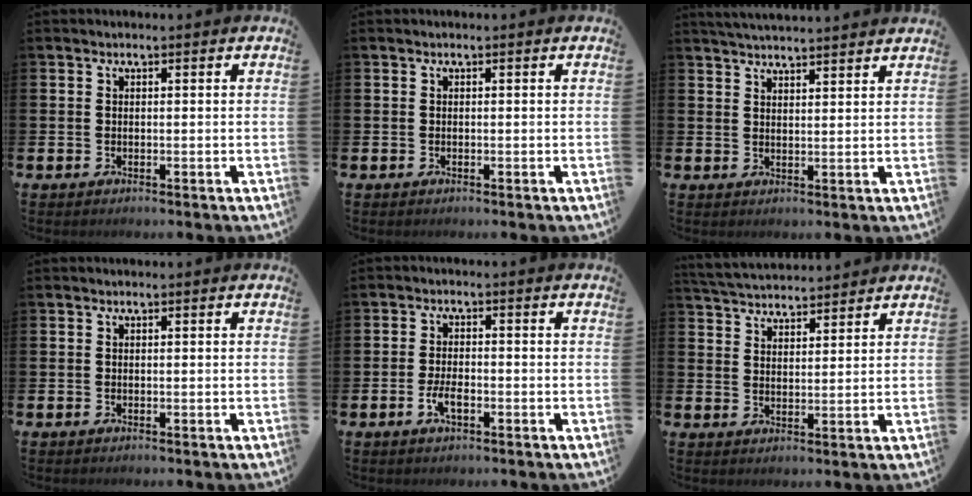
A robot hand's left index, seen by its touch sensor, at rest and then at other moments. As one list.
[{"total": 0.0}, {"total": 3.6, "force": [3.6, -0.2, 0.2], "torque": [-0.008, -0.016, 0.066]}, {"total": 0.0}, {"total": 2.9, "force": [-1.0, 1.3, 2.4], "torque": [-0.038, 0.001, -0.018]}, {"total": 4.4, "force": [4.4, 0.6, 0.0], "torque": [-0.018, -0.023, 0.080]}]